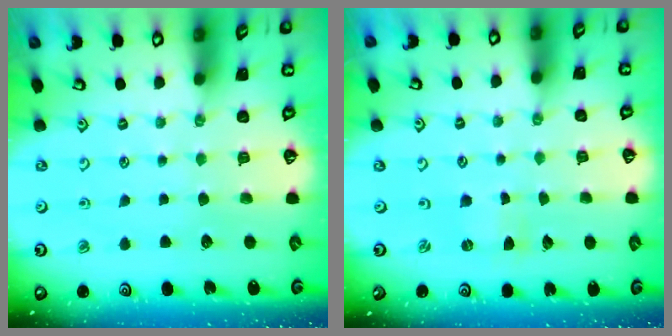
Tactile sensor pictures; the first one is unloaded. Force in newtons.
{"total": 0.0}